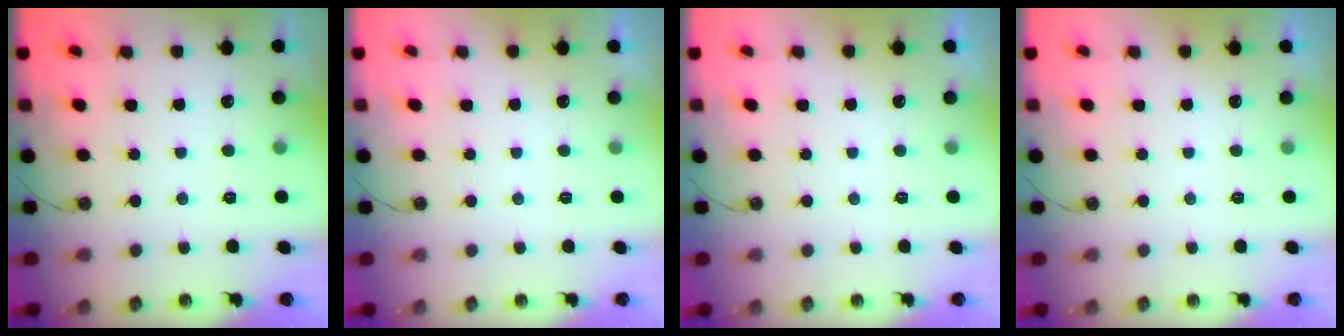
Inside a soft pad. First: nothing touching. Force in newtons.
{"total": 0.0}
{"total": 0.0}
{"total": 0.0}